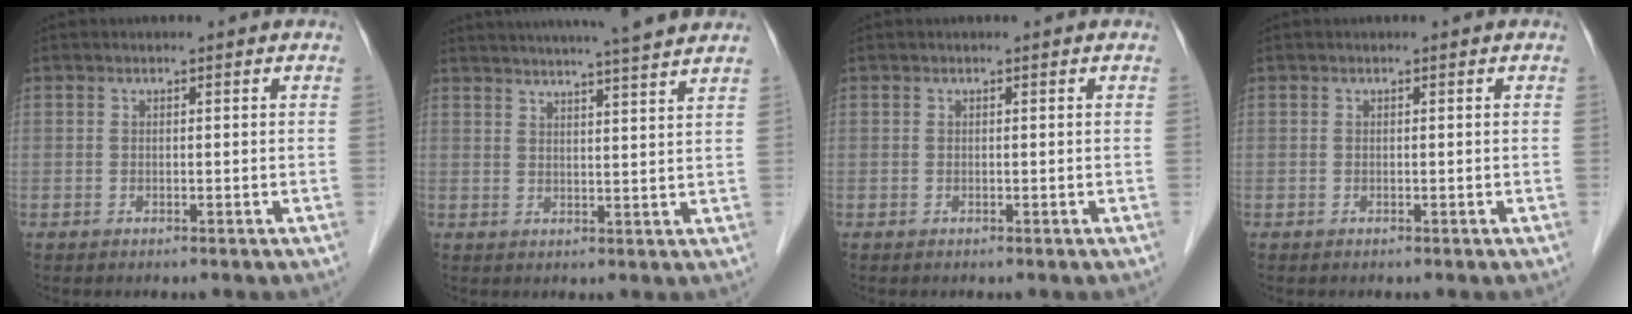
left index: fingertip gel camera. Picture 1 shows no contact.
{"total": 15.2, "force": [13.6, -0.7, 6.7], "torque": [-0.113, 0.000, 0.172]}
{"total": 0.0}
{"total": 0.0}